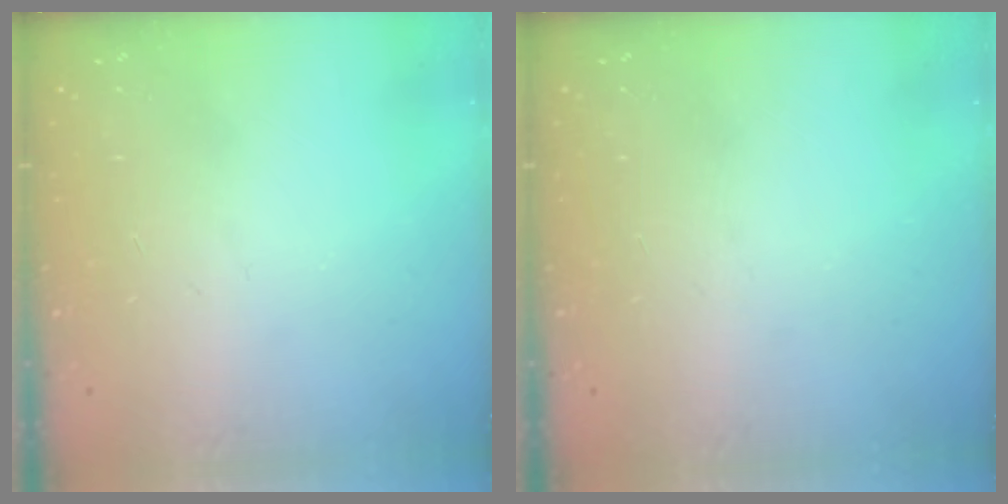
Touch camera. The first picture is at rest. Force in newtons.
{"total": 0.0}